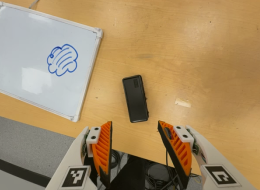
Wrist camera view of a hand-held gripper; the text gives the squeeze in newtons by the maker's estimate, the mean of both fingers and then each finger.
{"total": 0.0}